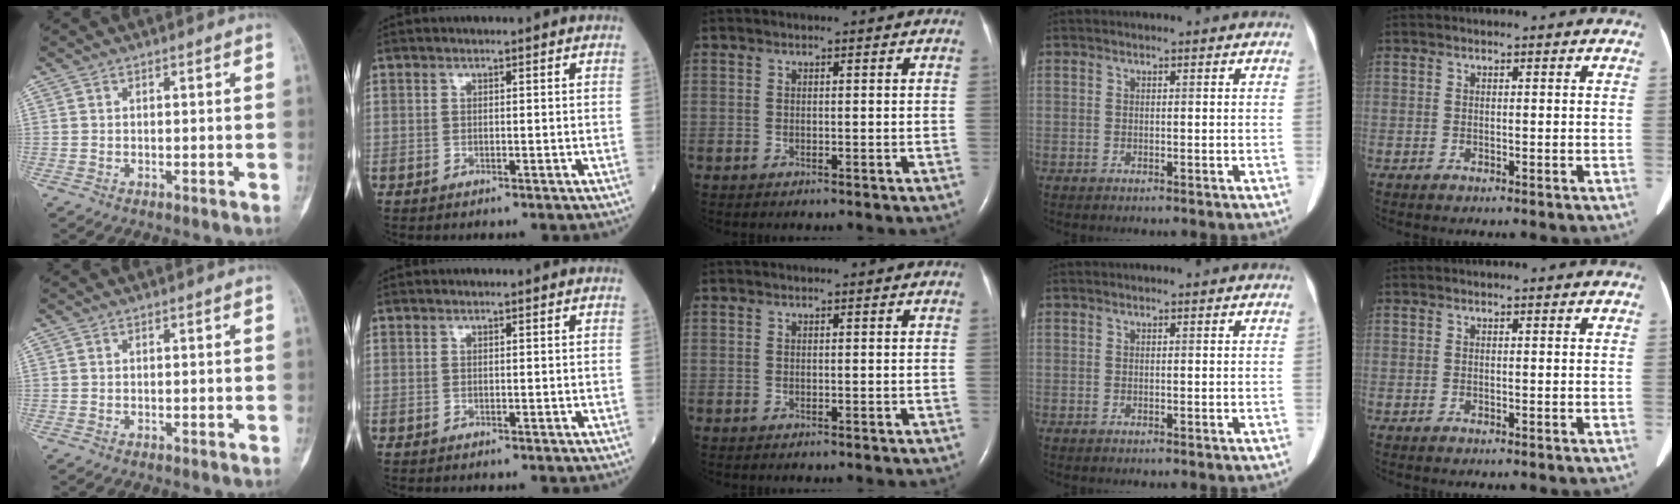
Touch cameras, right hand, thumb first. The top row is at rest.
{}